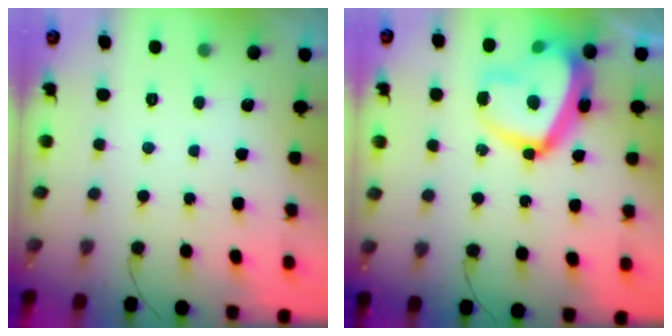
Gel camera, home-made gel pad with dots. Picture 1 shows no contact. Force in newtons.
{"total": 20.6, "press": 20.5, "slide": 2.0}